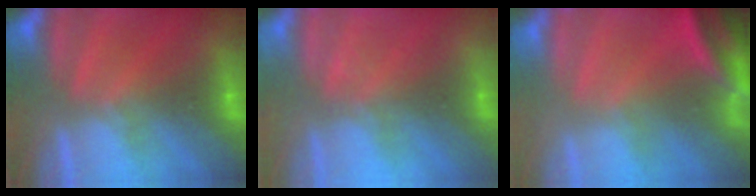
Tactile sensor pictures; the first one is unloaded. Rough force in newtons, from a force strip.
{"total": 2.3}
{"total": 3.9}